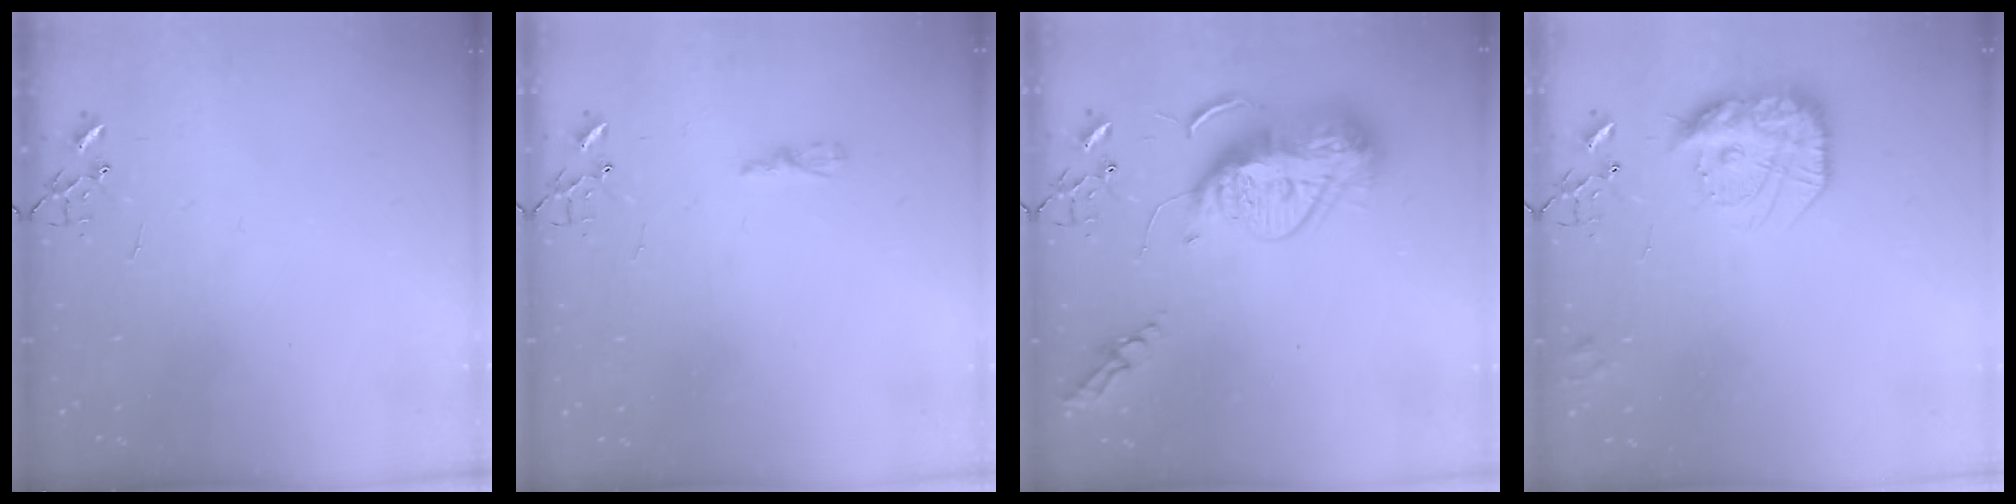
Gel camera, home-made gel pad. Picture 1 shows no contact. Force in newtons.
{"total": 2.9, "press": 2.9, "slide": 0.4}
{"total": 17.5, "press": 17.4, "slide": 1.6}
{"total": 17.3, "press": 17.2, "slide": 1.4}